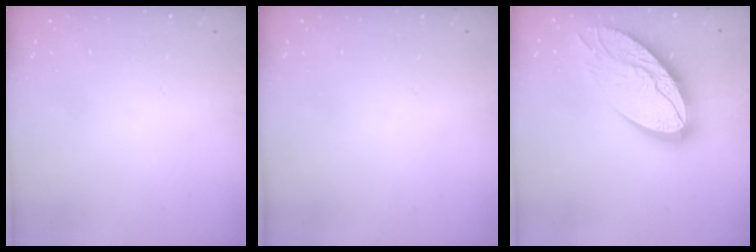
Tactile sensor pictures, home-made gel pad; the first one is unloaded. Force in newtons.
{"total": 0.0}
{"total": 17.7, "press": 17.7, "slide": 1.6}